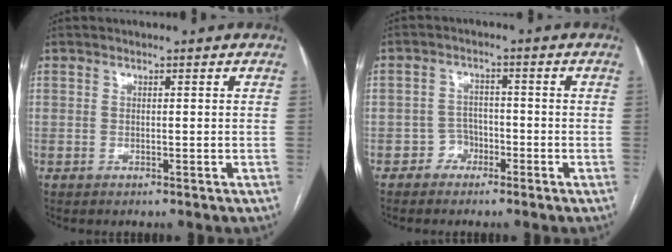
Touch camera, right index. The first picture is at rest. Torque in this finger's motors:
{"motor_torque": [-0.52, 0.33, -1.05, -0.21]}